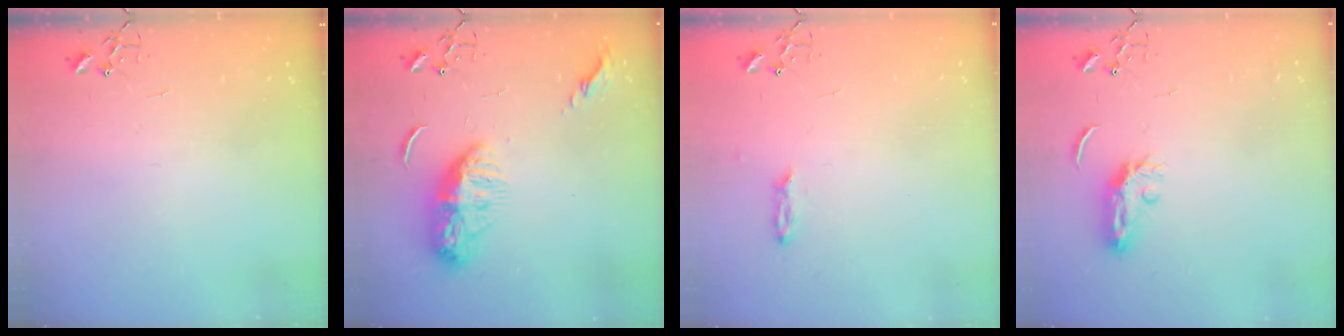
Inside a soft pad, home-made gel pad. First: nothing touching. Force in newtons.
{"total": 11.4, "press": 11.3, "slide": 0.9}
{"total": 2.3, "press": 2.2, "slide": 0.4}
{"total": 5.6, "press": 5.6, "slide": 0.5}